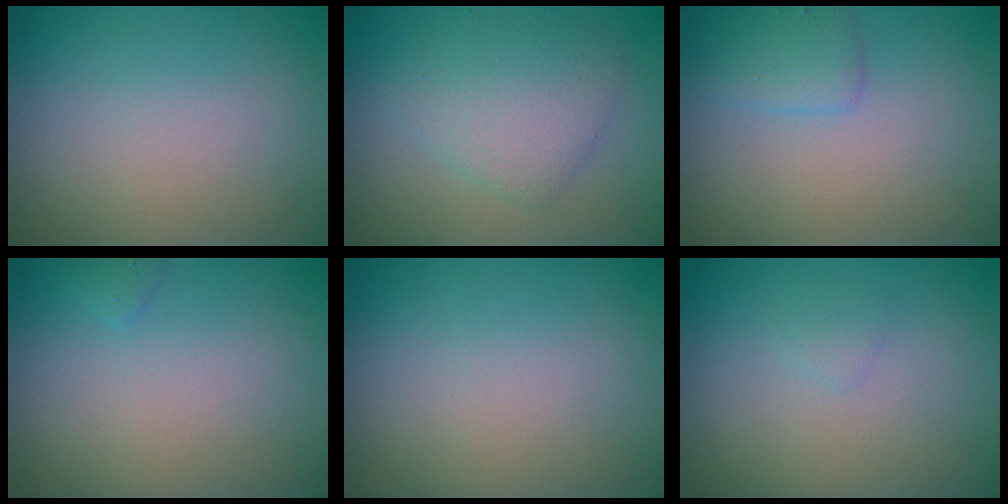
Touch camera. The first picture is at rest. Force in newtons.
{"total": 3.8, "press": 3.8, "slide": 0.1}
{"total": 1.8, "press": 1.8, "slide": 0.2}
{"total": 0.6, "press": 0.6, "slide": 0.0}
{"total": 0.0}
{"total": 0.6, "press": 0.6, "slide": 0.1}